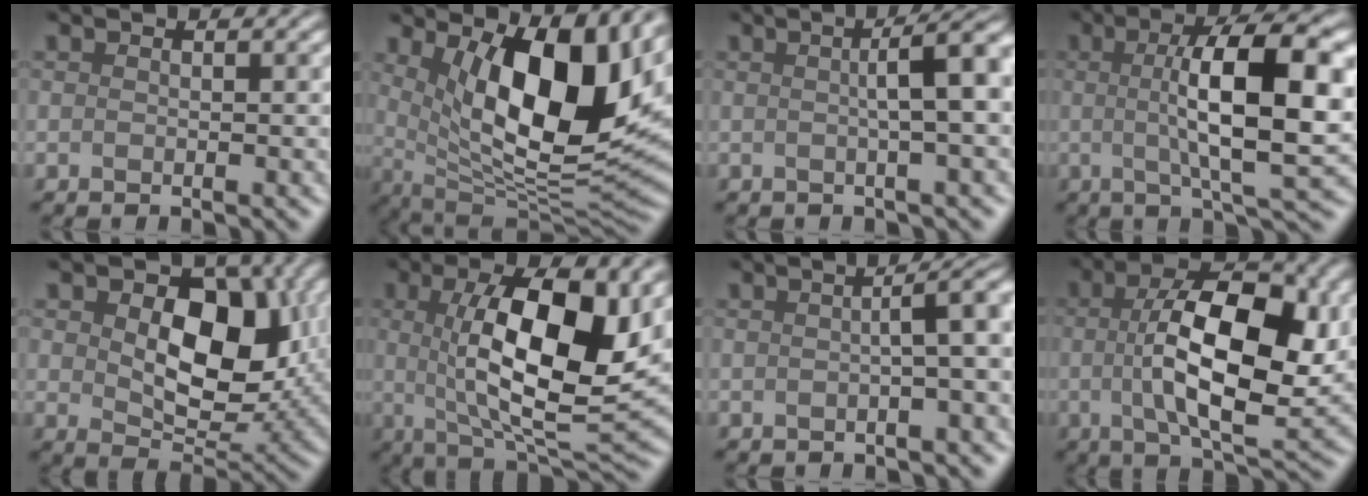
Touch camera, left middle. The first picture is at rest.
{"total": 11.8, "force": [3.6, 4.2, 10.5], "torque": [-0.168, -0.013, 0.079]}
{"total": 4.5, "force": [0.4, 0.3, 4.5], "torque": [-0.061, 0.018, 0.021]}
{"total": 9.2, "force": [0.7, 1.6, 9.1], "torque": [-0.143, 0.012, 0.030]}
{"total": 8.0, "force": [1.1, 5.0, 6.1], "torque": [-0.128, -0.005, 0.046]}
{"total": 10.8, "force": [1.5, 3.0, 10.3], "torque": [-0.177, -0.002, 0.050]}
{"total": 3.6, "force": [-0.3, 0.4, 3.6], "torque": [-0.047, 0.015, 0.015]}
{"total": 8.9, "force": [0.4, 3.0, 8.4], "torque": [-0.160, 0.006, 0.028]}